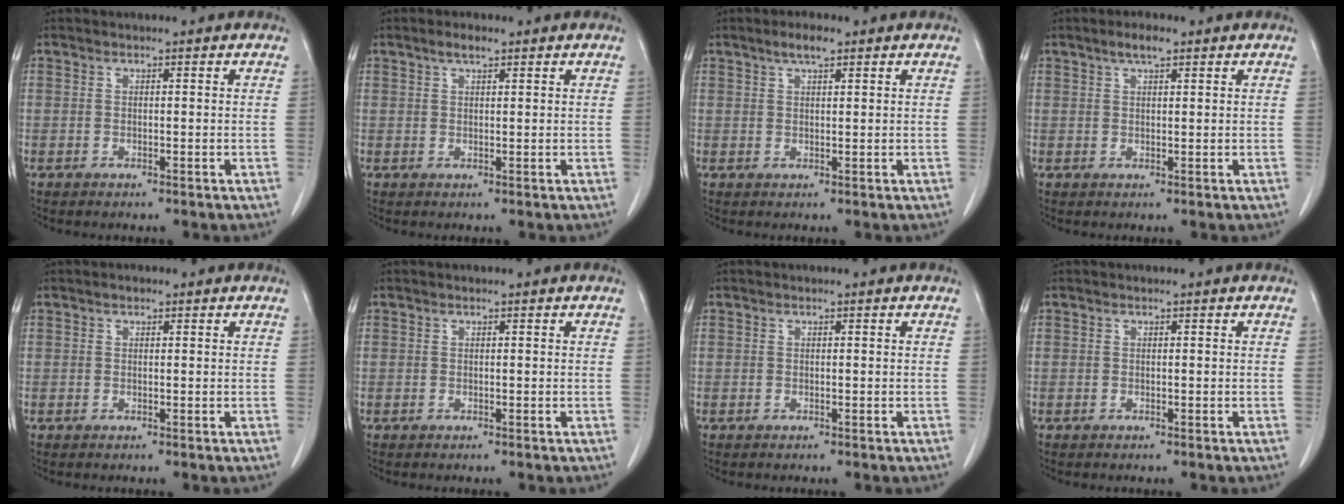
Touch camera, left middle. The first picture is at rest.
{"total": 2.0, "force": [1.3, 0.5, 1.3], "torque": [-0.029, 0.005, 0.024]}
{"total": 2.9, "force": [1.9, 0.7, 2.1], "torque": [-0.041, 0.006, 0.034]}
{"total": 2.6, "force": [1.7, 0.6, 1.9], "torque": [-0.038, 0.005, 0.030]}
{"total": 0.6, "force": [0.4, 0.4, 0.3], "torque": [-0.006, 0.002, 0.005]}
{"total": 0.0}
{"total": 0.0}
{"total": 0.0}